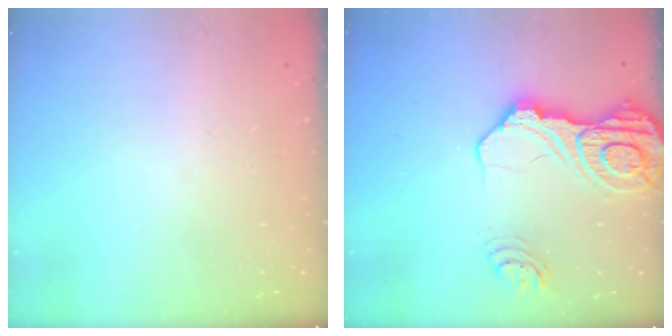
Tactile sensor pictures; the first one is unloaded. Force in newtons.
{"total": 19.8, "press": 19.6, "slide": 2.3}